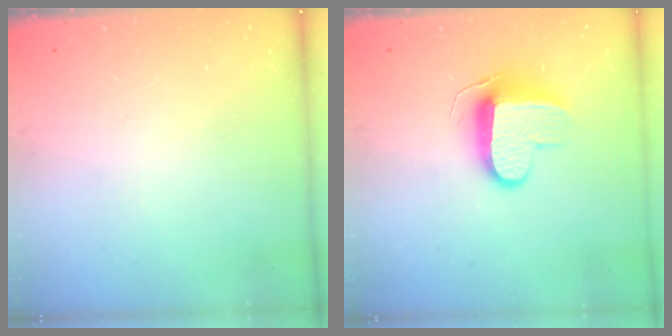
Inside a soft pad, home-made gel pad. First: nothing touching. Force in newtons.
{"total": 10.0, "press": 10.0, "slide": 1.1}